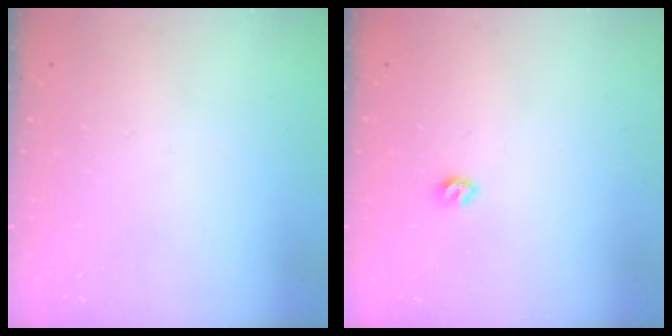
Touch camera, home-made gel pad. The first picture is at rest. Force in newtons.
{"total": 5.3, "press": 5.3, "slide": 0.7}